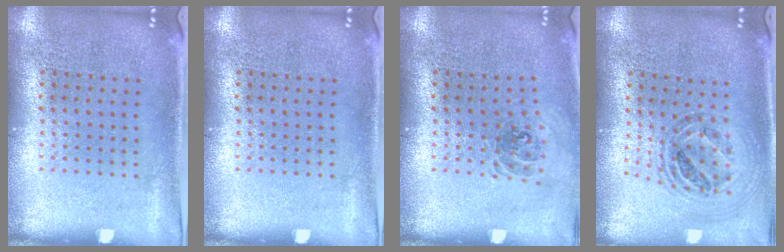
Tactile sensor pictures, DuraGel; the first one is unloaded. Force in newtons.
{"total": 0.0}
{"total": 0.9, "press": 0.8, "slide": 0.3}
{"total": 1.0, "press": 1.0, "slide": 0.1}